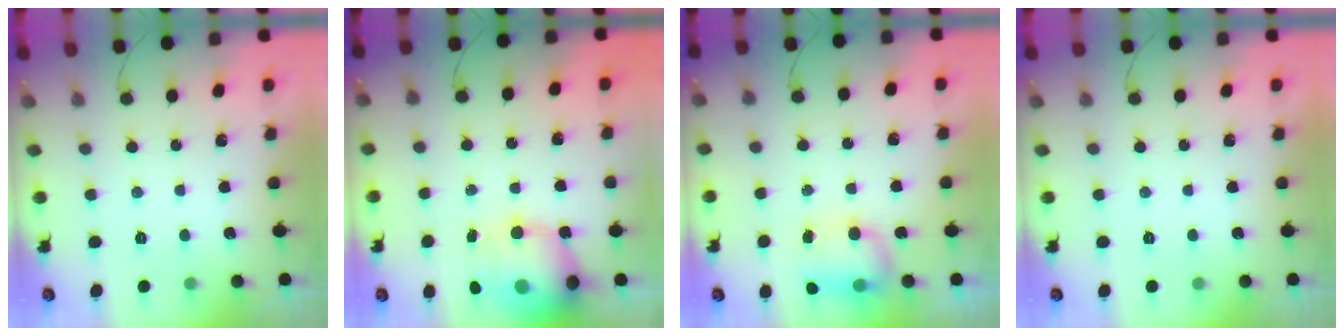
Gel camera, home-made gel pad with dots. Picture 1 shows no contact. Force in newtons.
{"total": 15.0, "press": 14.5, "slide": 3.9}
{"total": 7.1, "press": 7.0, "slide": 1.2}
{"total": 0.0}